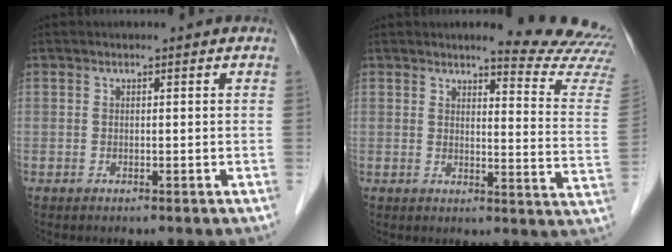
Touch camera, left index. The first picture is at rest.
{"total": 12.9, "force": [12.4, -1.0, 3.1], "torque": [-0.028, -0.122, 0.117]}